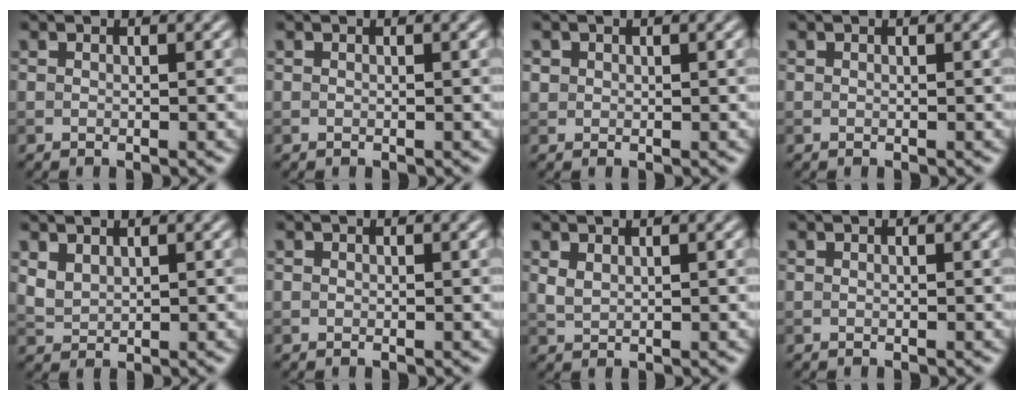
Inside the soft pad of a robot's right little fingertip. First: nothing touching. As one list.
[{"total": 0.0}, {"total": 0.8, "force": [0.2, 0.7, 0.1], "torque": [0.004, -0.003, 0.007]}, {"total": 0.0}, {"total": 1.8, "force": [1.2, 1.0, 0.8], "torque": [-0.024, -0.001, 0.031]}, {"total": 0.0}, {"total": 1.2, "force": [0.7, 0.6, 0.7], "torque": [-0.021, -0.001, 0.020]}, {"total": 0.0}]